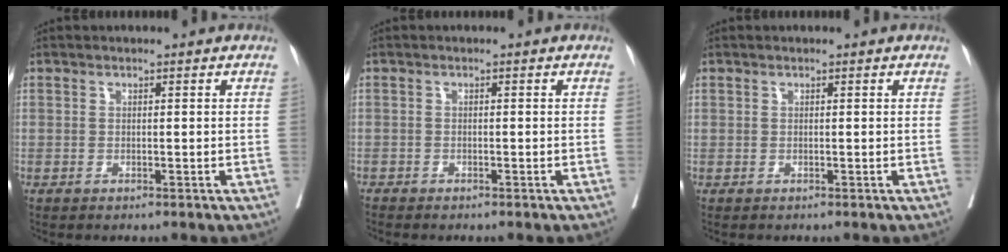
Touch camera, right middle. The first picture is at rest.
{"total": 0.9, "force": [-0.8, 0.3, 0.1], "torque": [-0.006, 0.000, -0.020]}
{"total": 0.0}